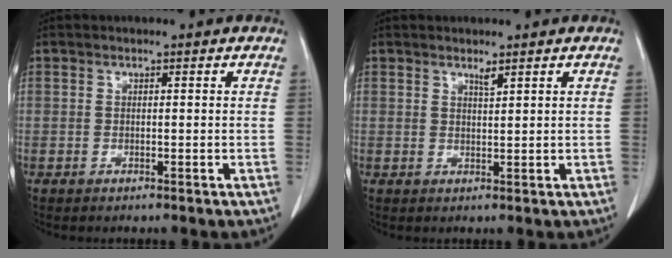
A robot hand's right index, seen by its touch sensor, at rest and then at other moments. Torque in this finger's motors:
{"motor_torque": [0.11, -0.09, 0.00, 0.00]}